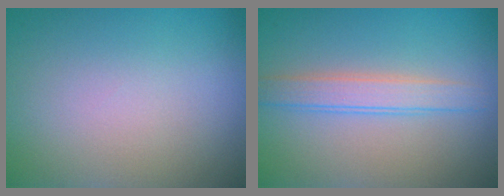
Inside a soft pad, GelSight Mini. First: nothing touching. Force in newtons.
{"total": 2.5, "press": 2.5, "slide": 0.1}